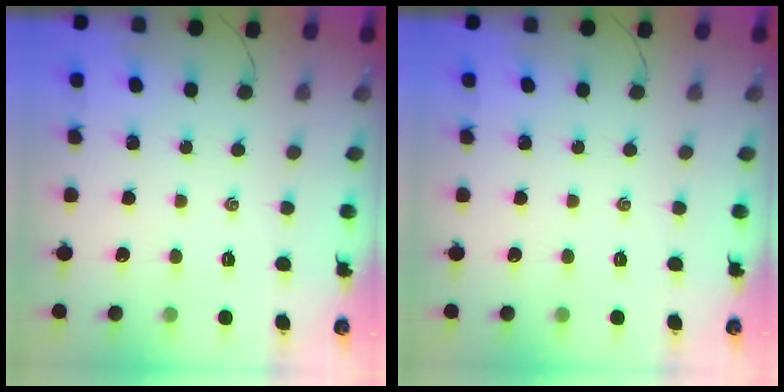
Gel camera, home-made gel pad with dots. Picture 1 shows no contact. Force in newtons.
{"total": 0.0}